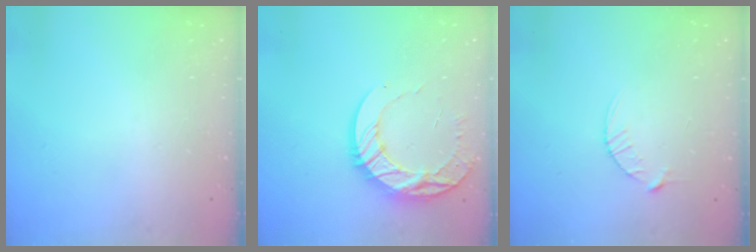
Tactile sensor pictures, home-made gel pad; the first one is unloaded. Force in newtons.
{"total": 14.7, "press": 14.6, "slide": 1.3}
{"total": 3.0, "press": 3.0, "slide": 0.4}